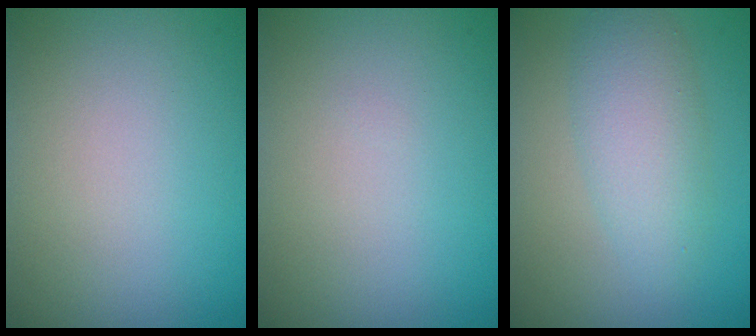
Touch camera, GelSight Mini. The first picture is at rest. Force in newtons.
{"total": 0.0}
{"total": 3.9, "press": 3.9, "slide": 0.3}